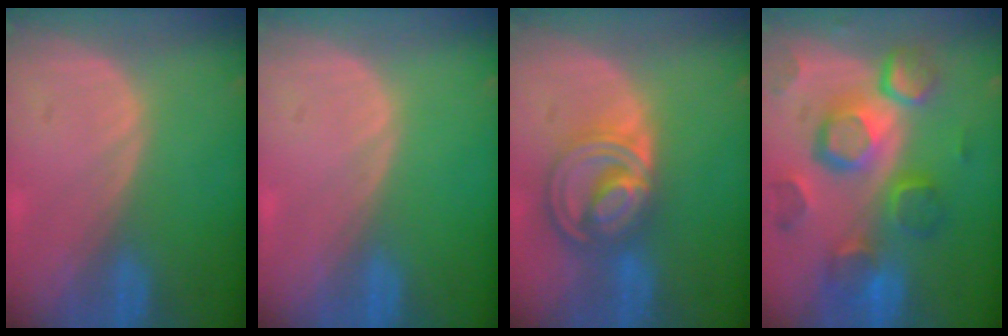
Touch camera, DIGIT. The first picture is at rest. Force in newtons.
{"total": 0.0}
{"total": 8.7, "press": 7.4, "slide": 4.6}
{"total": 12.4, "press": 10.7, "slide": 6.2}